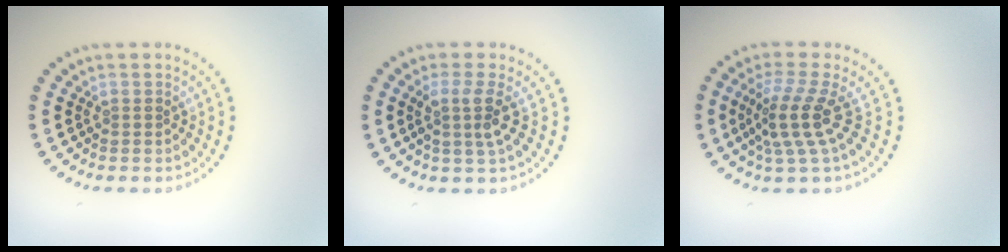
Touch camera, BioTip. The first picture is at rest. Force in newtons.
{"total": 2.5, "press": 1.9, "slide": 1.6}
{"total": 3.7, "press": 2.6, "slide": 2.6}